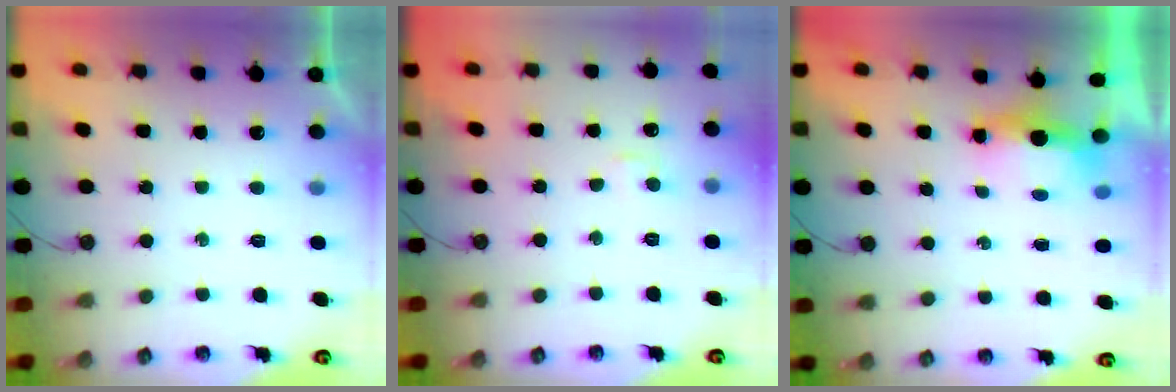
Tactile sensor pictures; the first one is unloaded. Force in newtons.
{"total": 3.1, "press": 3.0, "slide": 0.4}
{"total": 6.6, "press": 5.4, "slide": 3.9}